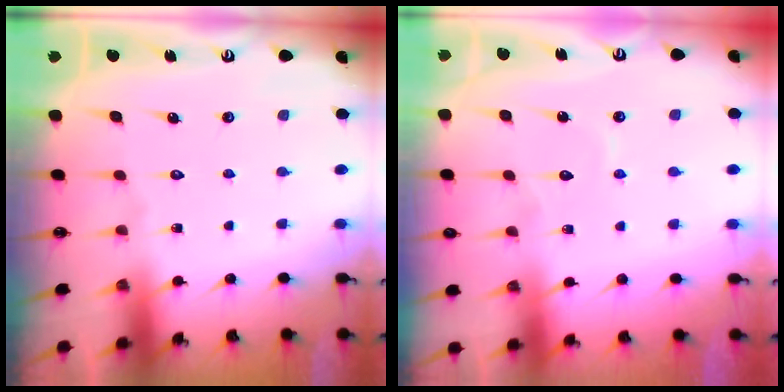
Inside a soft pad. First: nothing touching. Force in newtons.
{"total": 3.6, "press": 3.6, "slide": 0.3}